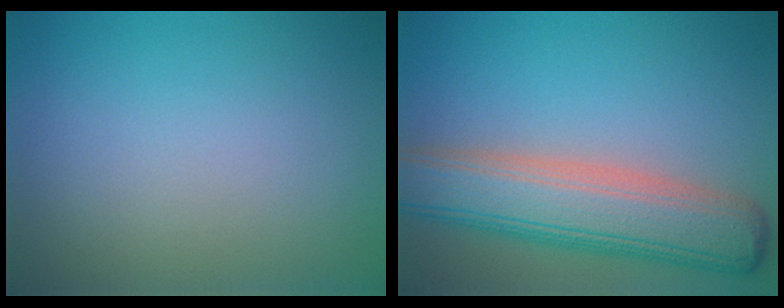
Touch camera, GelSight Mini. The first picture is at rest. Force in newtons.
{"total": 8.2, "press": 8.1, "slide": 0.5}